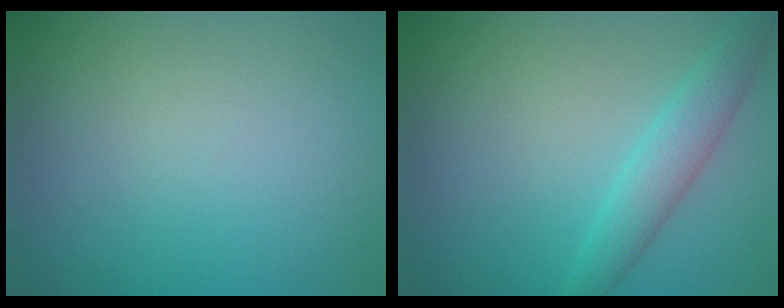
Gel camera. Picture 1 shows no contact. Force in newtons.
{"total": 3.0, "press": 3.0, "slide": 0.1}